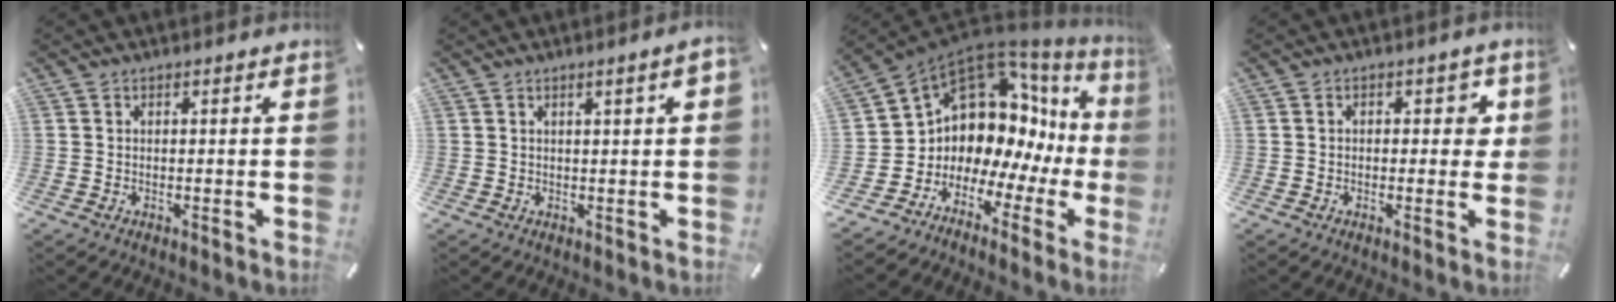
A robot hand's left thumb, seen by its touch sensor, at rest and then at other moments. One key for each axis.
{"total": 3.1, "fx": 1.0, "fy": 0.3, "fz": 2.9, "tx": -0.053, "ty": 0.000, "tz": 0.017}
{"total": 11.7, "fx": 5.4, "fy": 9.2, "fz": 4.7, "tx": -0.094, "ty": -0.081, "tz": 0.111}
{"total": 3.4, "fx": 0.3, "fy": 2.1, "fz": 2.7, "tx": -0.030, "ty": 0.002, "tz": -0.003}